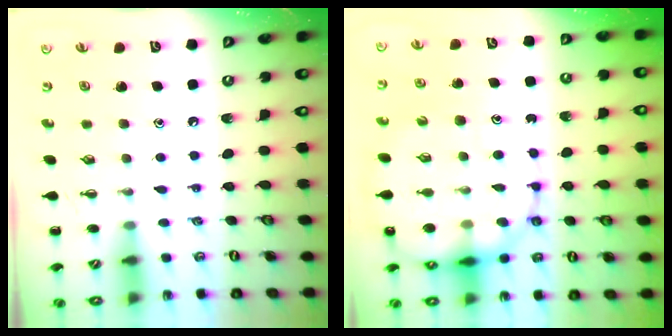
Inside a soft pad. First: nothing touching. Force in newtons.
{"total": 18.2, "press": 17.9, "slide": 3.4}